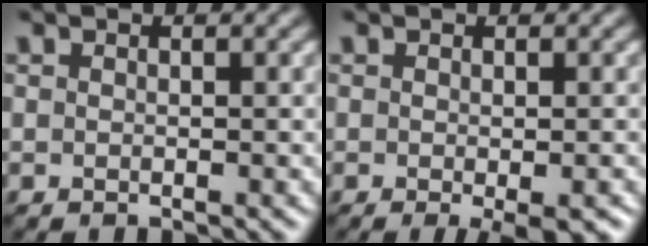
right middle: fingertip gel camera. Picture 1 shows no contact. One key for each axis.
{"total": 2.5, "fx": -1.1, "fy": 0.3, "fz": 2.2, "tx": -0.034, "ty": -0.005, "tz": -0.012}